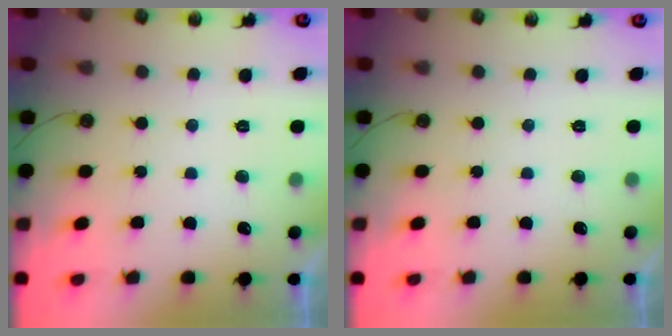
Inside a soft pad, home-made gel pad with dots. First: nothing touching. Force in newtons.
{"total": 0.0}